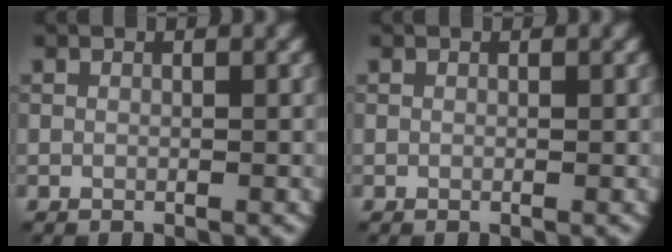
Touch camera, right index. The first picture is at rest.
{"total": 0.0}